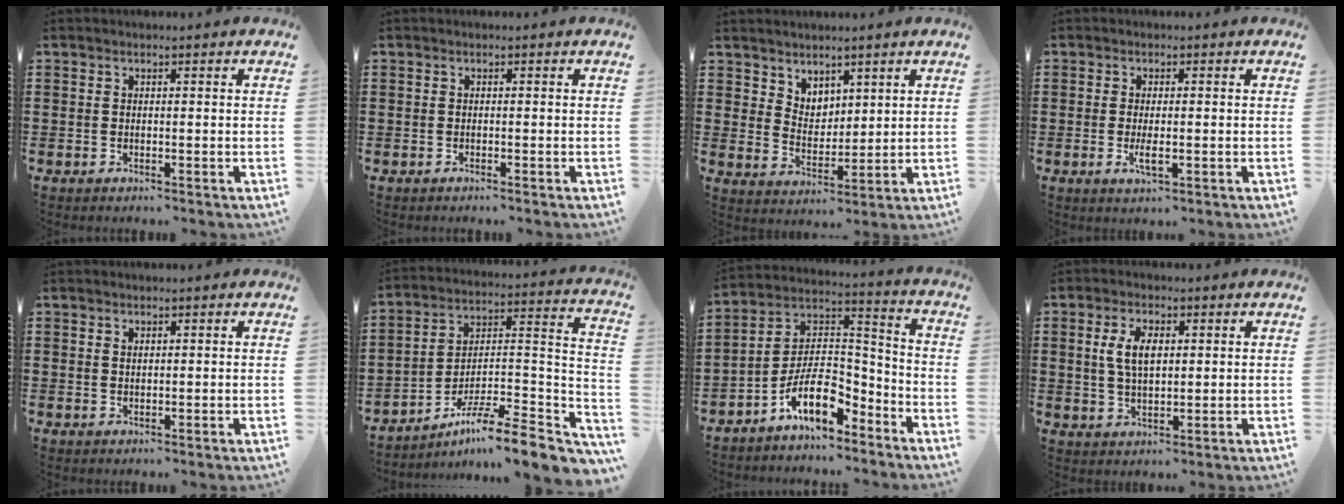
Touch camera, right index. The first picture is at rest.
{"total": 0.0}
{"total": 4.3, "force": [3.6, 2.4, -0.1], "torque": [-0.015, -0.004, 0.068]}
{"total": 2.9, "force": [-0.6, 0.9, 2.7], "torque": [-0.055, -0.004, -0.012]}
{"total": 0.7, "force": [0.4, 0.4, 0.4], "torque": [-0.008, 0.003, 0.008]}
{"total": 9.6, "force": [-7.5, 1.2, 5.9], "torque": [-0.090, 0.006, -0.146]}
{"total": 10.6, "force": [-6.7, 4.7, 6.8], "torque": [-0.141, 0.006, -0.130]}
{"total": 5.3, "force": [1.3, 2.7, 4.4], "torque": [-0.101, 0.009, 0.018]}